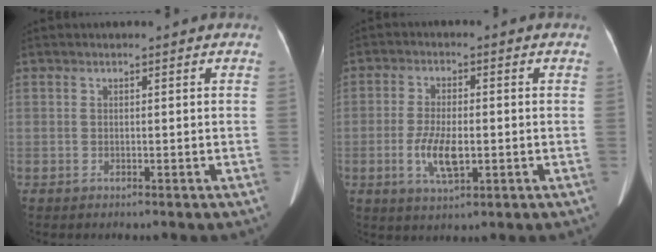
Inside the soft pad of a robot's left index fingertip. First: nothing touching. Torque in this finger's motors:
{"motor_torque": [0.22, 0.20, 0.16, 0.08]}